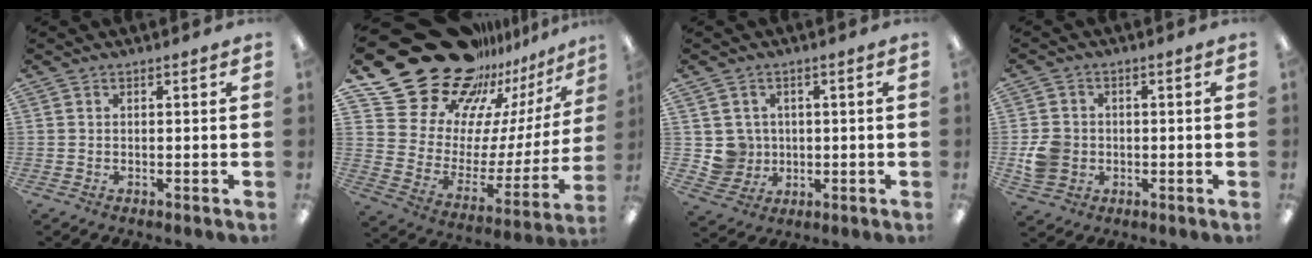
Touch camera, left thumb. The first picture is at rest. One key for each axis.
{"total": 28.2, "fx": 21.3, "fy": 14.2, "fz": 11.8, "tx": -0.174, "ty": -0.173, "tz": 0.410}
{"total": 5.7, "fx": 1.0, "fy": 5.6, "fz": 0.4, "tx": -0.013, "ty": 0.003, "tz": 0.026}
{"total": 6.5, "fx": -1.0, "fy": 5.9, "fz": 2.6, "tx": -0.054, "ty": 0.015, "tz": -0.013}